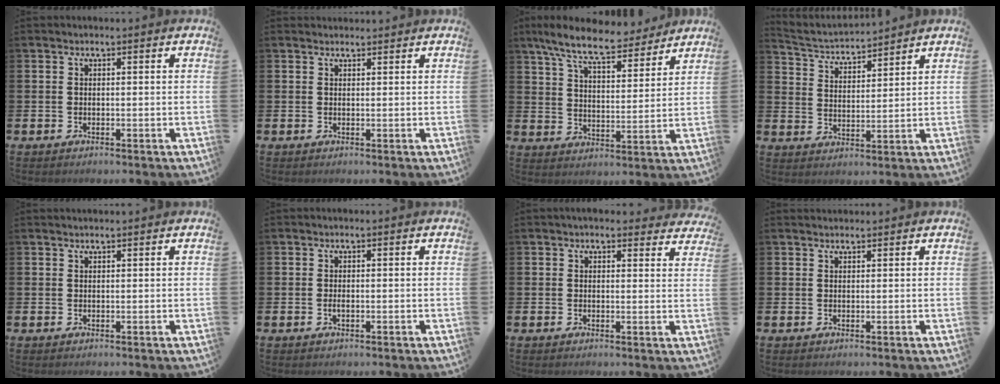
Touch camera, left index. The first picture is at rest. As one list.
[{"total": 1.1, "force": [1.1, 0.3, 0.0], "torque": [0.012, -0.002, 0.018]}, {"total": 9.5, "force": [8.5, 1.8, 3.8], "torque": [-0.098, -0.041, 0.151]}, {"total": 3.7, "force": [3.6, 0.7, 0.1], "torque": [-0.020, -0.030, 0.061]}, {"total": 0.8, "force": [0.8, 0.1, 0.1], "torque": [0.012, -0.004, 0.012]}, {"total": 0.7, "force": [-0.1, 0.3, 0.6], "torque": [-0.013, 0.000, -0.003]}, {"total": 2.7, "force": [2.6, 0.7, 0.1], "torque": [0.006, -0.016, 0.046]}, {"total": 1.1, "force": [1.0, 0.2, 0.0], "torque": [0.014, -0.004, 0.017]}]